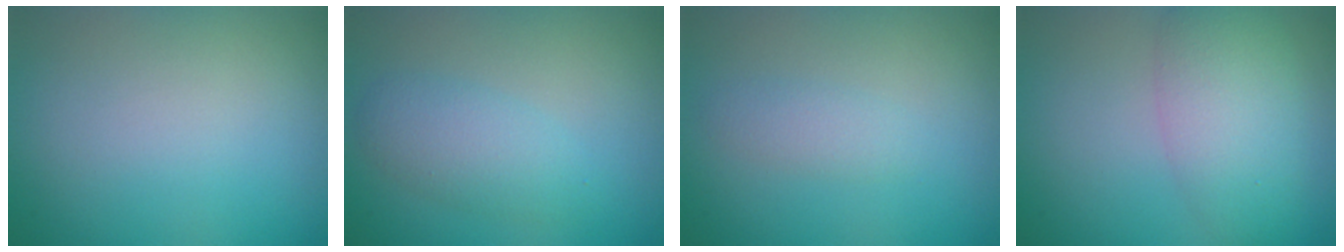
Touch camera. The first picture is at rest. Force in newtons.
{"total": 2.8, "press": 2.8, "slide": 0.1}
{"total": 1.4, "press": 1.4, "slide": 0.0}
{"total": 5.3, "press": 5.2, "slide": 0.2}